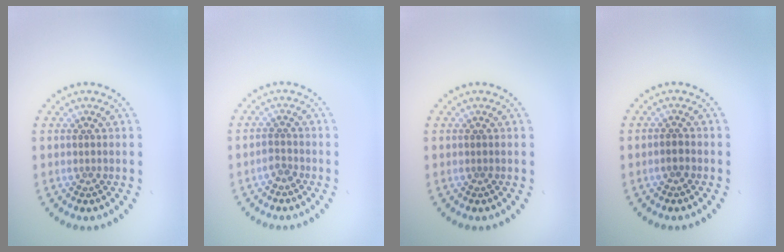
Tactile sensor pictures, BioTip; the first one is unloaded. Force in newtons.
{"total": 1.2, "press": 0.9, "slide": 0.8}
{"total": 0.0}
{"total": 1.0, "press": 0.9, "slide": 0.4}